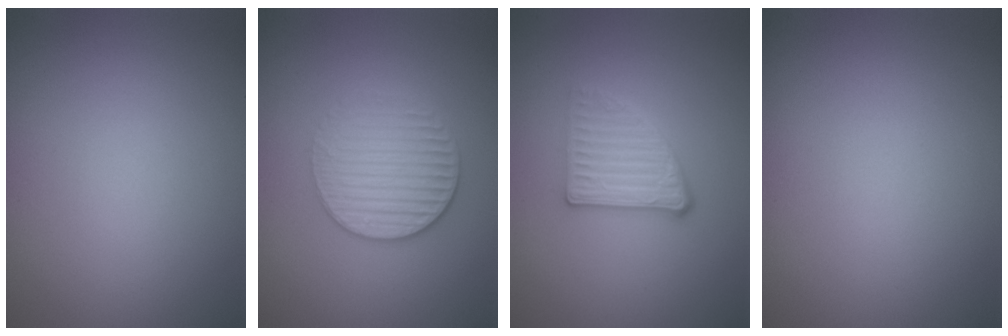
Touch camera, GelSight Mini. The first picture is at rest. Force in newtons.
{"total": 3.0, "press": 2.7, "slide": 1.3}
{"total": 2.7, "press": 2.4, "slide": 1.2}
{"total": 0.0}